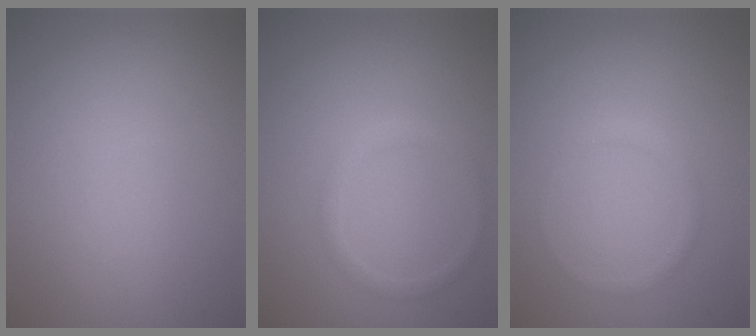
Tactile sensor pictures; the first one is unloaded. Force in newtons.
{"total": 1.4, "press": 1.4, "slide": 0.1}
{"total": 0.9, "press": 0.9, "slide": 0.1}